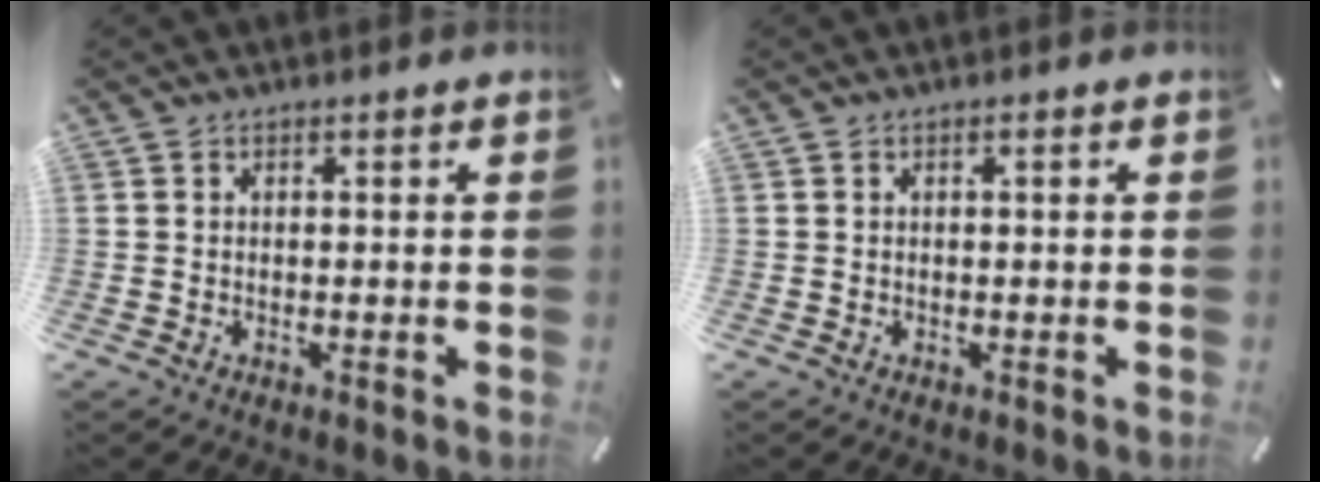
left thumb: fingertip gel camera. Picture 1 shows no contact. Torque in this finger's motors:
{"motor_torque": [-0.37, -0.22, -0.14, 0.02, 0.05]}